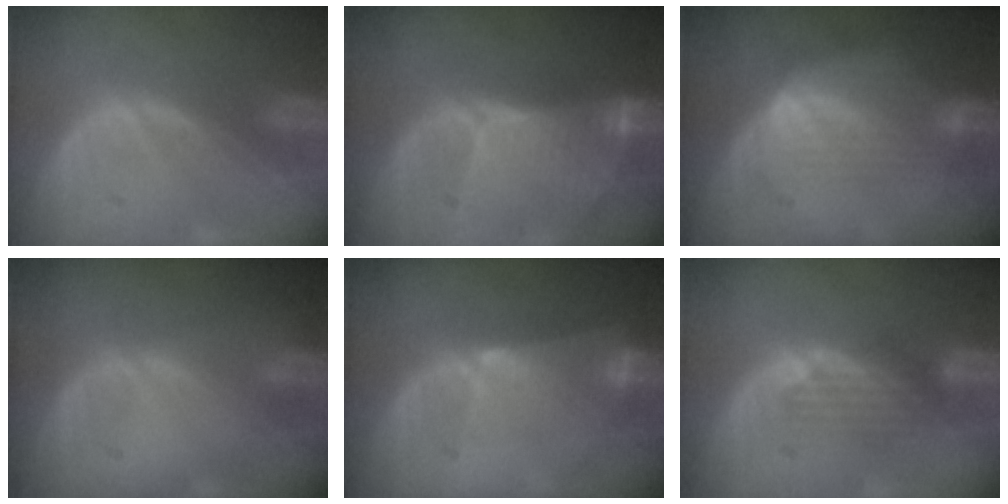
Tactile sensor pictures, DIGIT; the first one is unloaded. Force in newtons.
{"total": 8.6, "press": 7.7, "slide": 3.8}
{"total": 6.4, "press": 6.4, "slide": 1.0}
{"total": 0.0}
{"total": 6.4, "press": 5.5, "slide": 3.3}
{"total": 4.2, "press": 3.8, "slide": 1.9}